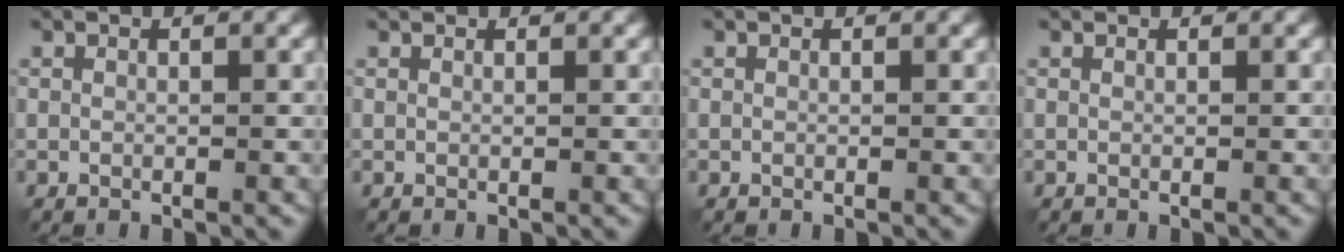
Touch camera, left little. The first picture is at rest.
{"total": 0.9, "force": [0.8, 0.1, 0.2], "torque": [-0.009, 0.002, 0.010]}
{"total": 0.0}
{"total": 0.5, "force": [0.5, 0.0, 0.1], "torque": [-0.004, 0.000, 0.006]}